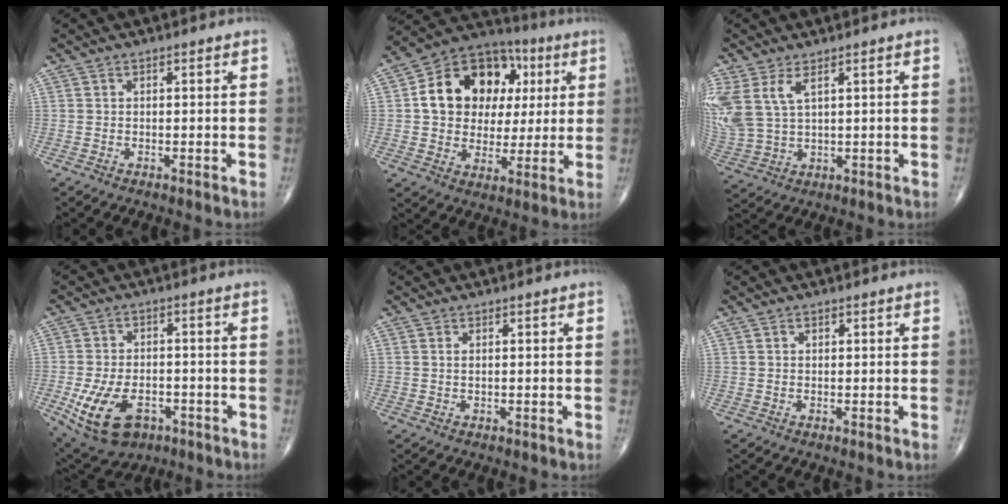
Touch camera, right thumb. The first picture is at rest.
{"total": 18.5, "force": [4.0, 14.1, 11.2], "torque": [-0.144, 0.017, 0.063]}
{"total": 10.5, "force": [4.4, 5.4, 7.9], "torque": [-0.200, -0.008, 0.104]}
{"total": 13.0, "force": [-5.0, 8.2, 8.9], "torque": [-0.164, 0.014, -0.070]}
{"total": 0.8, "force": [0.3, 0.3, 0.7], "torque": [-0.017, 0.003, 0.008]}
{"total": 0.7, "force": [0.4, 0.5, 0.3], "torque": [-0.004, -0.002, 0.006]}